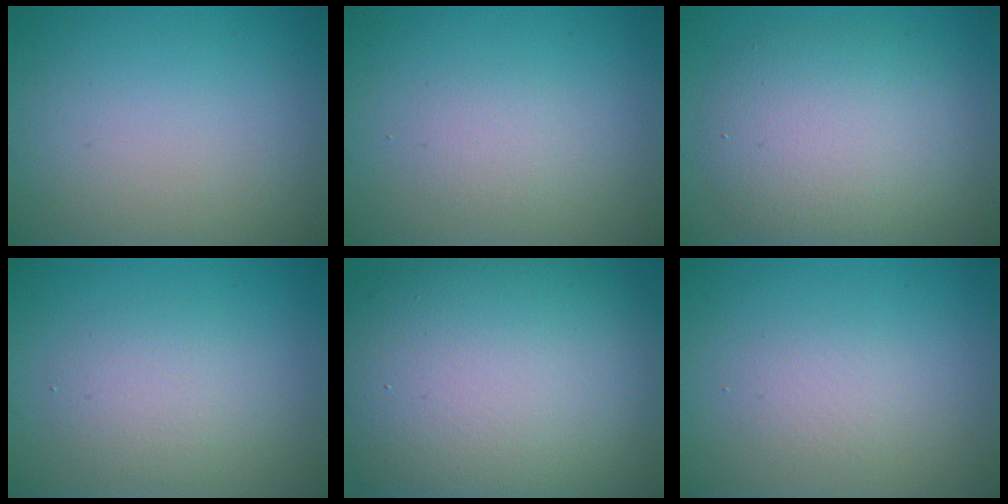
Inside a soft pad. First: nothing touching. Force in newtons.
{"total": 1.5, "press": 1.5, "slide": 0.0}
{"total": 6.5, "press": 6.5, "slide": 0.6}
{"total": 2.7, "press": 2.7, "slide": 0.1}
{"total": 15.7, "press": 15.7, "slide": 1.3}
{"total": 1.7, "press": 1.7, "slide": 0.1}